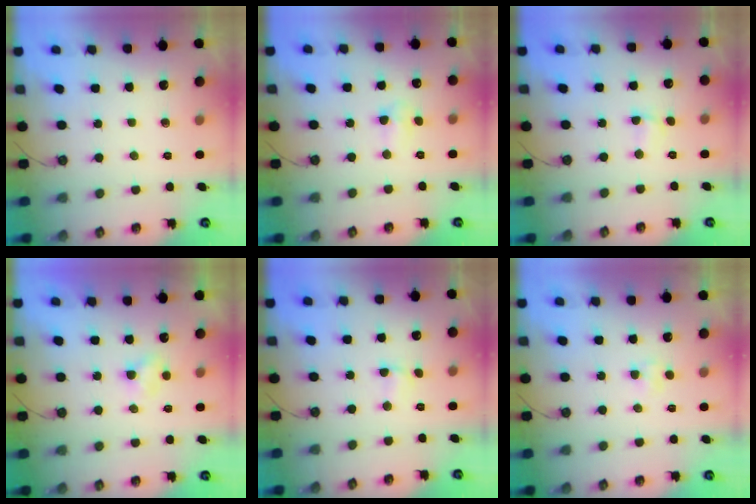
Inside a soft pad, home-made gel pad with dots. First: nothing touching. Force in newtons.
{"total": 3.5, "press": 3.4, "slide": 0.7}
{"total": 2.3, "press": 1.9, "slide": 1.4}
{"total": 3.0, "press": 3.0, "slide": 0.3}
{"total": 1.4, "press": 1.4, "slide": 0.4}
{"total": 2.4, "press": 2.3, "slide": 0.3}